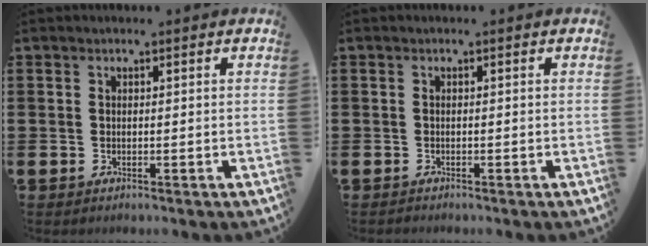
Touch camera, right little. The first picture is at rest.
{"total": 0.0}